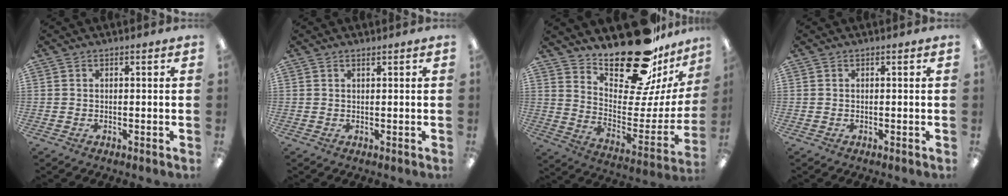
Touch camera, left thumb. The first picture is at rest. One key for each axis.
{"total": 0.6, "fx": 0.5, "fy": 0.0, "fz": 0.3, "tx": -0.006, "ty": 0.000, "tz": 0.010}
{"total": 24.6, "fx": 19.8, "fy": 7.6, "fz": 12.5, "tx": -0.176, "ty": -0.147, "tz": 0.333}
{"total": 0.0}